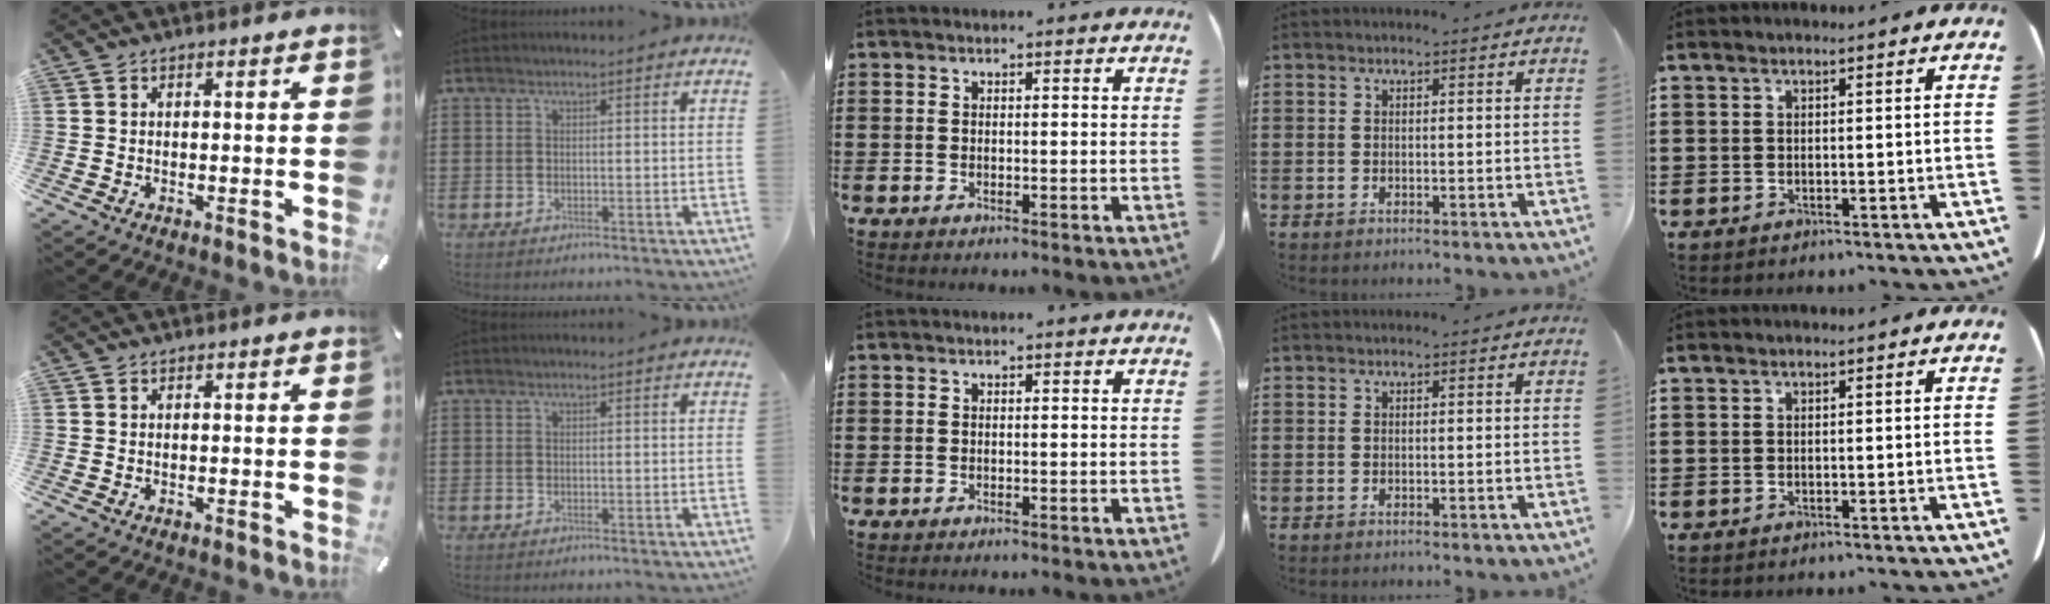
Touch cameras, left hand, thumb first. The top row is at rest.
{}